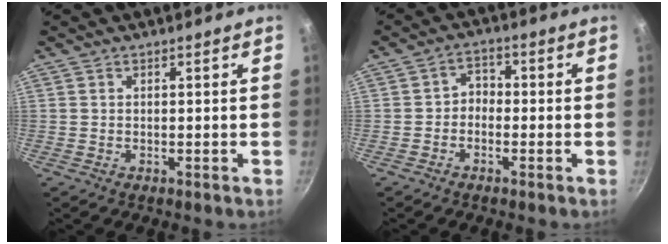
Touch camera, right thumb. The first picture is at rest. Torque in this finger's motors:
{"motor_torque": [0.22, -0.34, 0.07, 0.08, 0.06]}